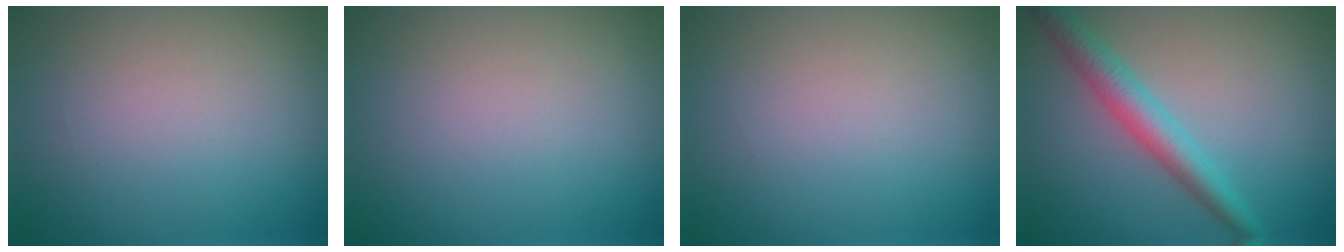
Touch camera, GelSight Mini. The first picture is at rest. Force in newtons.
{"total": 0.0}
{"total": 0.0}
{"total": 3.6, "press": 3.6, "slide": 0.1}